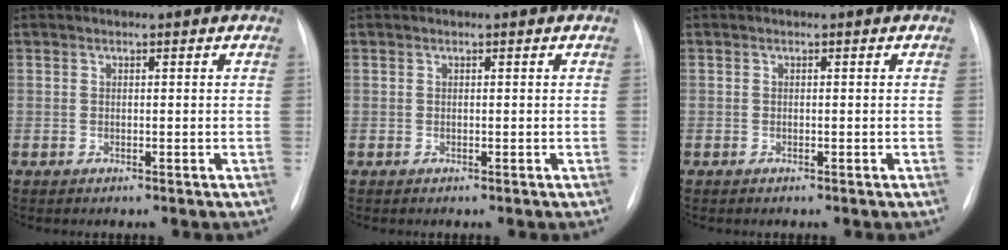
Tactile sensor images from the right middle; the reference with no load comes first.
{"total": 0.0}
{"total": 0.0}